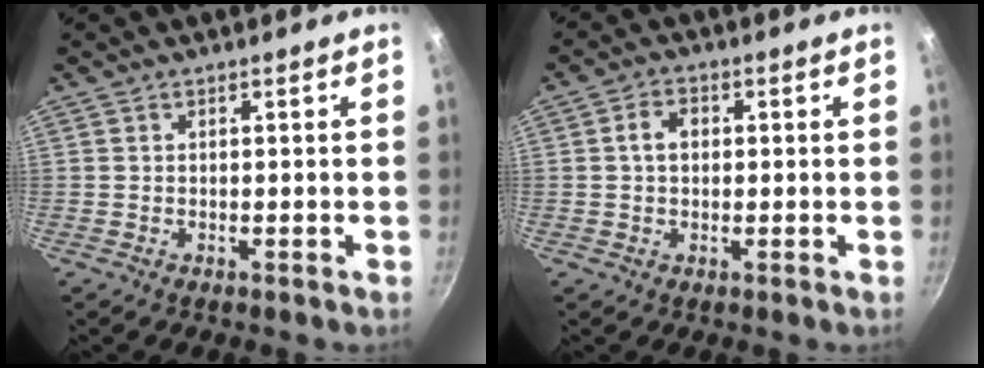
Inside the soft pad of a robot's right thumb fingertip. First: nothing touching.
{"total": 4.1, "force": [0.4, 3.0, 2.7], "torque": [-0.033, 0.011, 0.002]}